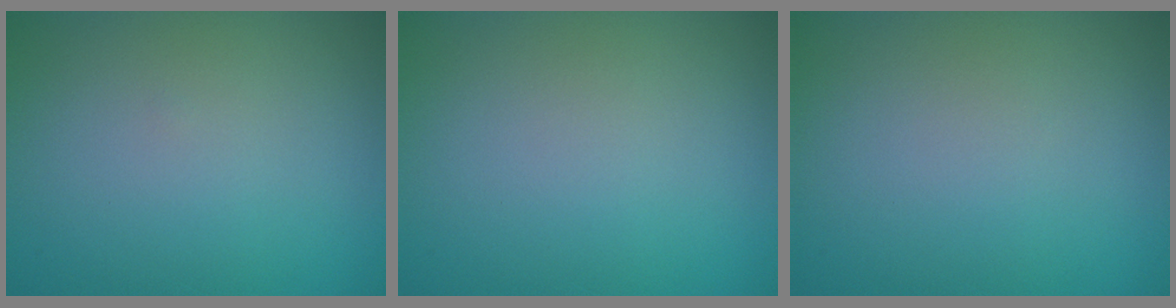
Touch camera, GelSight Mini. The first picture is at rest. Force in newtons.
{"total": 0.0}
{"total": 0.0}